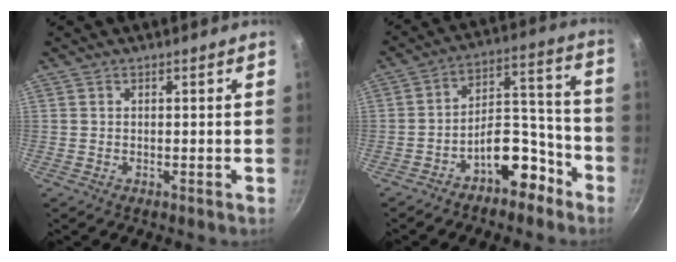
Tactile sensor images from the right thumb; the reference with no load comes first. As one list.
[{"total": 10.9, "force": [-6.6, 5.5, 6.7], "torque": [-0.084, 0.085, -0.110]}]